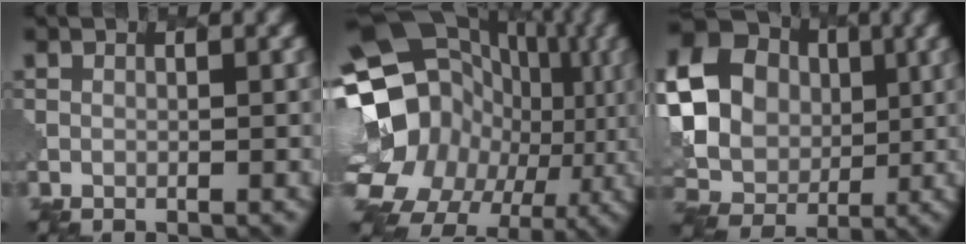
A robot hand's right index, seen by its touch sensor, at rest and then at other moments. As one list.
[{"total": 20.6, "force": [-1.2, 17.4, 11.0], "torque": [-0.203, 0.019, -0.036]}, {"total": 22.9, "force": [5.1, 20.5, 8.8], "torque": [-0.215, 0.024, 0.046]}]